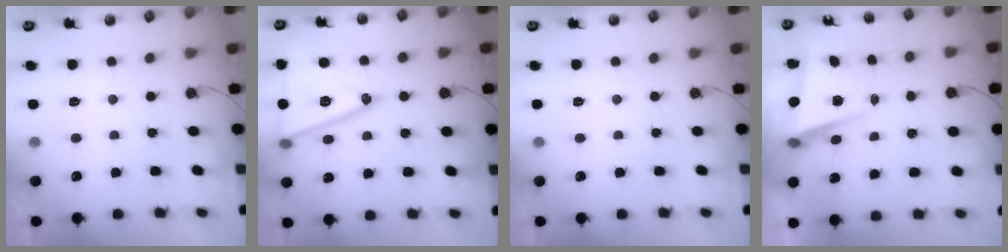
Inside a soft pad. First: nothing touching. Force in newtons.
{"total": 19.7, "press": 19.4, "slide": 3.4}
{"total": 0.0}
{"total": 5.2, "press": 5.0, "slide": 1.4}